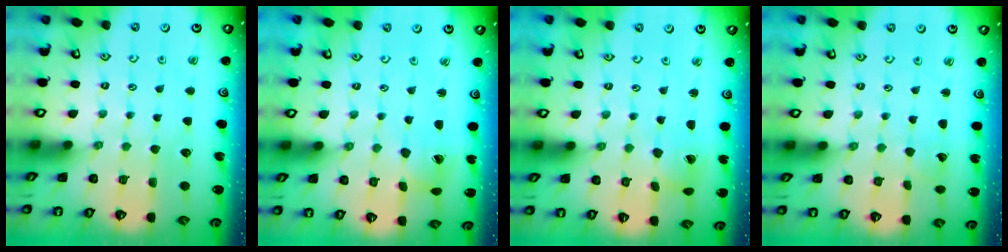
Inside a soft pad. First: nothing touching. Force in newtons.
{"total": 4.5, "press": 4.4, "slide": 0.5}
{"total": 3.5, "press": 3.5, "slide": 0.5}
{"total": 1.4, "press": 1.4, "slide": 0.0}